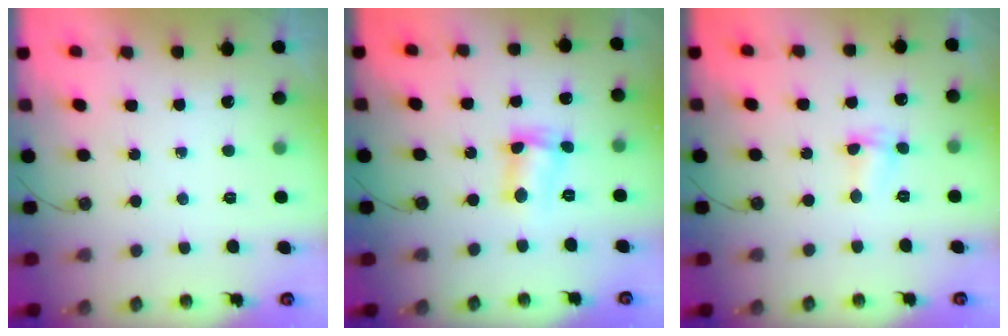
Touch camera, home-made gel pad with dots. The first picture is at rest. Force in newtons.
{"total": 5.1, "press": 5.0, "slide": 0.9}
{"total": 2.5, "press": 2.5, "slide": 0.4}